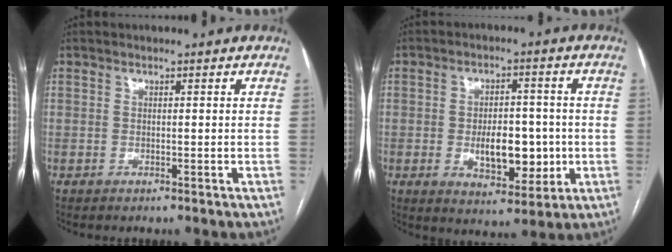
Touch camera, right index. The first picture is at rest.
{"total": 8.8, "force": [-1.3, 4.4, 7.5], "torque": [-0.115, 0.003, -0.012]}